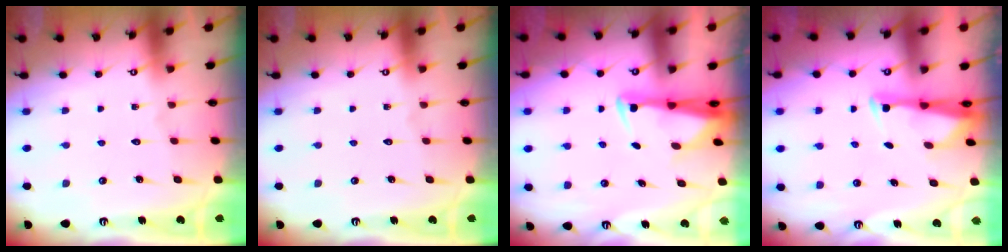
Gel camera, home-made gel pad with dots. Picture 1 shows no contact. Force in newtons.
{"total": 0.0}
{"total": 2.9, "press": 2.7, "slide": 1.0}
{"total": 2.9, "press": 2.8, "slide": 0.7}